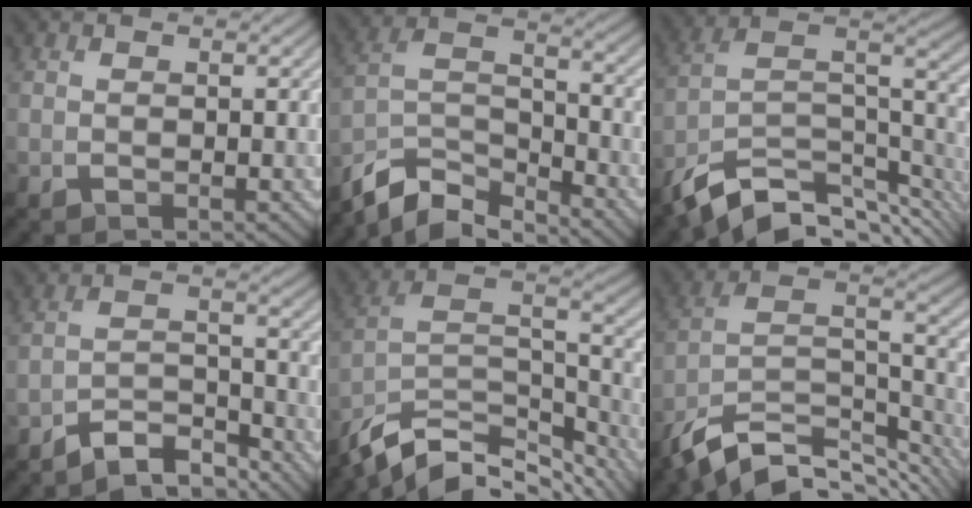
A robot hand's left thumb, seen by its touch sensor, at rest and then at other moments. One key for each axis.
{"total": 10.0, "fx": -8.6, "fy": 2.9, "fz": 4.2, "tx": -0.088, "ty": 0.001, "tz": -0.175}
{"total": 12.4, "fx": -8.0, "fy": 5.3, "fz": 7.8, "tx": -0.176, "ty": -0.005, "tz": -0.138}
{"total": 6.4, "fx": -5.6, "fy": 1.7, "fz": 2.4, "tx": -0.044, "ty": 0.001, "tz": -0.106}
{"total": 14.8, "fx": -10.8, "fy": 6.2, "fz": 8.0, "tx": -0.203, "ty": -0.011, "tz": -0.175}
{"total": 13.4, "fx": -9.6, "fy": 5.4, "fz": 7.7, "tx": -0.180, "ty": -0.009, "tz": -0.163}